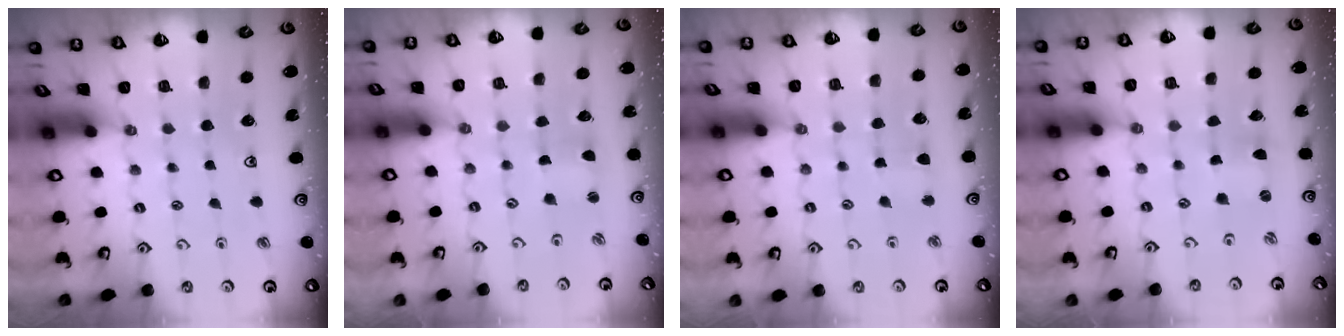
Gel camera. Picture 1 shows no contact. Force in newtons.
{"total": 1.1, "press": 1.1, "slide": 0.1}
{"total": 2.8, "press": 2.7, "slide": 0.4}
{"total": 0.7, "press": 0.6, "slide": 0.3}